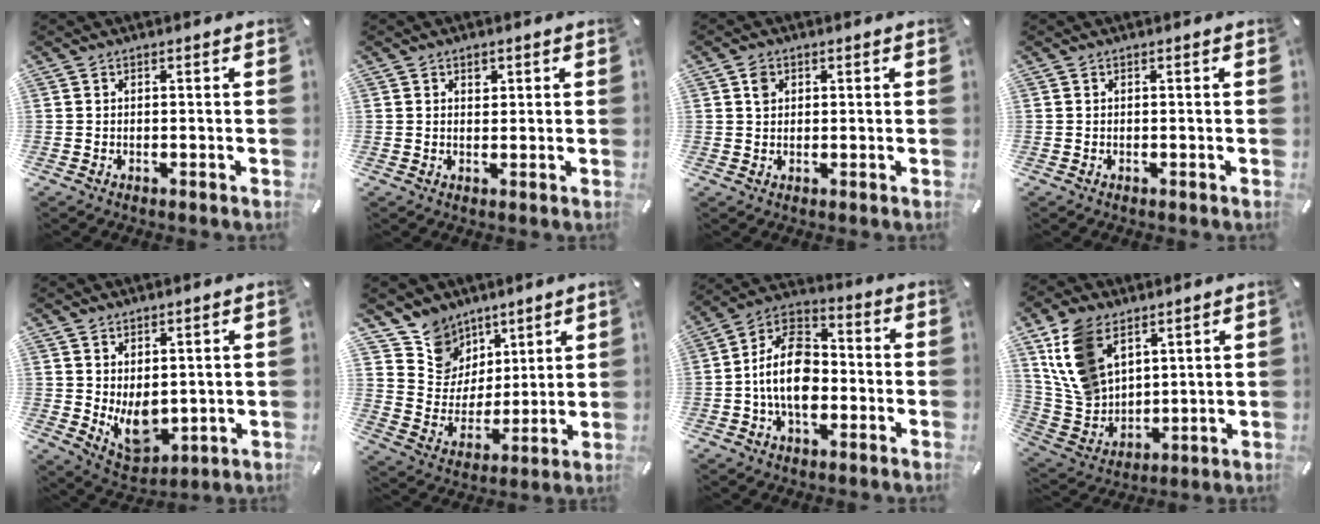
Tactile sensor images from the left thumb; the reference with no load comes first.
{"total": 1.7, "force": [0.8, 1.3, 0.7], "torque": [0.000, -0.003, 0.010]}
{"total": 2.4, "force": [0.8, 2.0, 1.0], "torque": [-0.007, -0.002, 0.011]}
{"total": 0.0}
{"total": 8.6, "force": [0.3, 6.2, 5.9], "torque": [-0.095, -0.021, 0.012]}
{"total": 11.4, "force": [7.3, 8.8, 0.2], "torque": [-0.029, -0.073, 0.151]}
{"total": 14.3, "force": [-2.8, 9.5, 10.3], "torque": [-0.203, 0.015, -0.053]}
{"total": 14.7, "force": [7.7, 10.0, 7.4], "torque": [-0.173, -0.023, 0.150]}